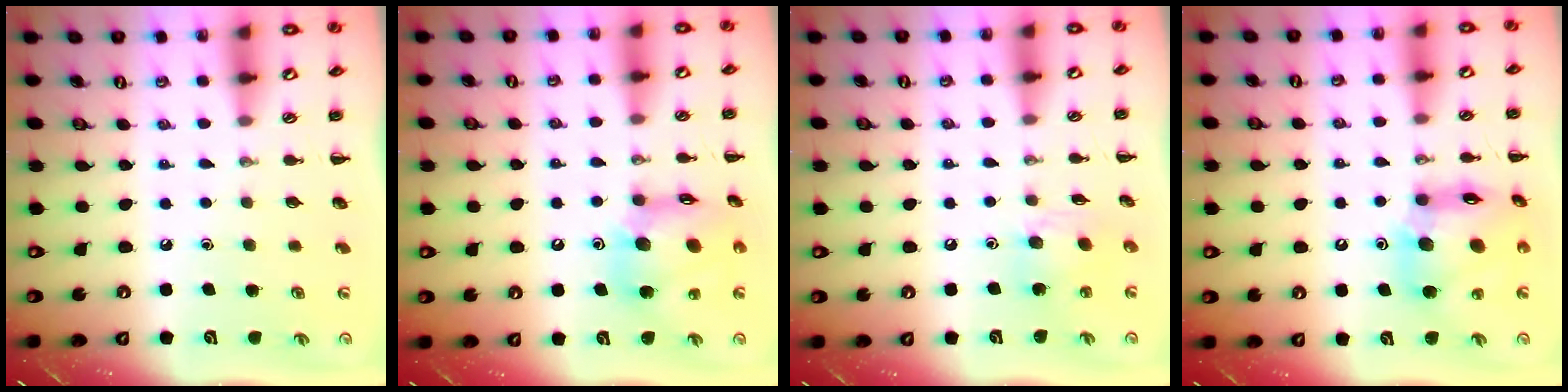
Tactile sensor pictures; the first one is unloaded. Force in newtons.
{"total": 15.3, "press": 15.1, "slide": 2.5}
{"total": 10.1, "press": 9.9, "slide": 1.9}
{"total": 13.7, "press": 13.2, "slide": 3.8}